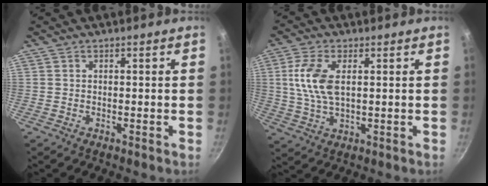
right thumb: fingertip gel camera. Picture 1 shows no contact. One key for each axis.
{"total": 9.0, "fx": 1.6, "fy": 4.6, "fz": 7.6, "tx": -0.154, "ty": 0.003, "tz": 0.032}